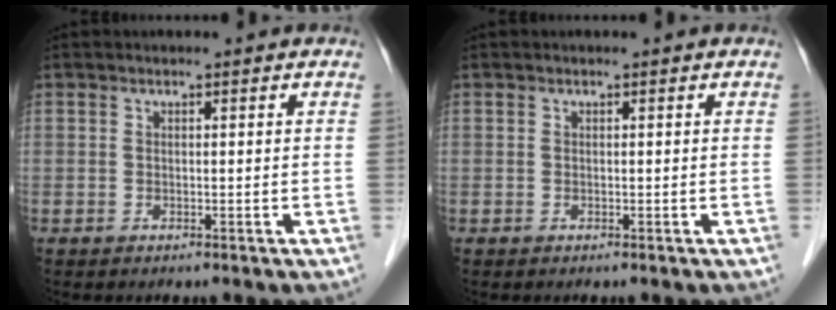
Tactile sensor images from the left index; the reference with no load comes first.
{"total": 0.0}